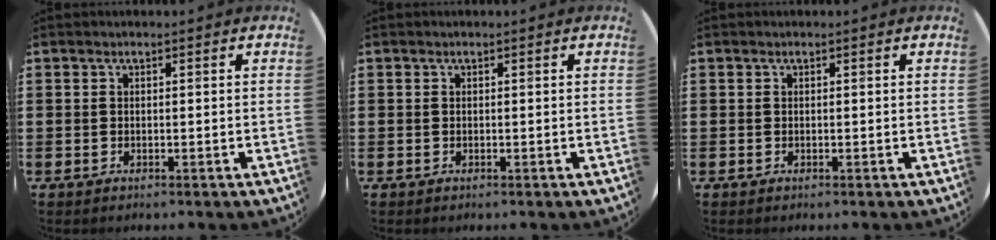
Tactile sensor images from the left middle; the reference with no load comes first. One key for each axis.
{"total": 0.0}
{"total": 0.0}